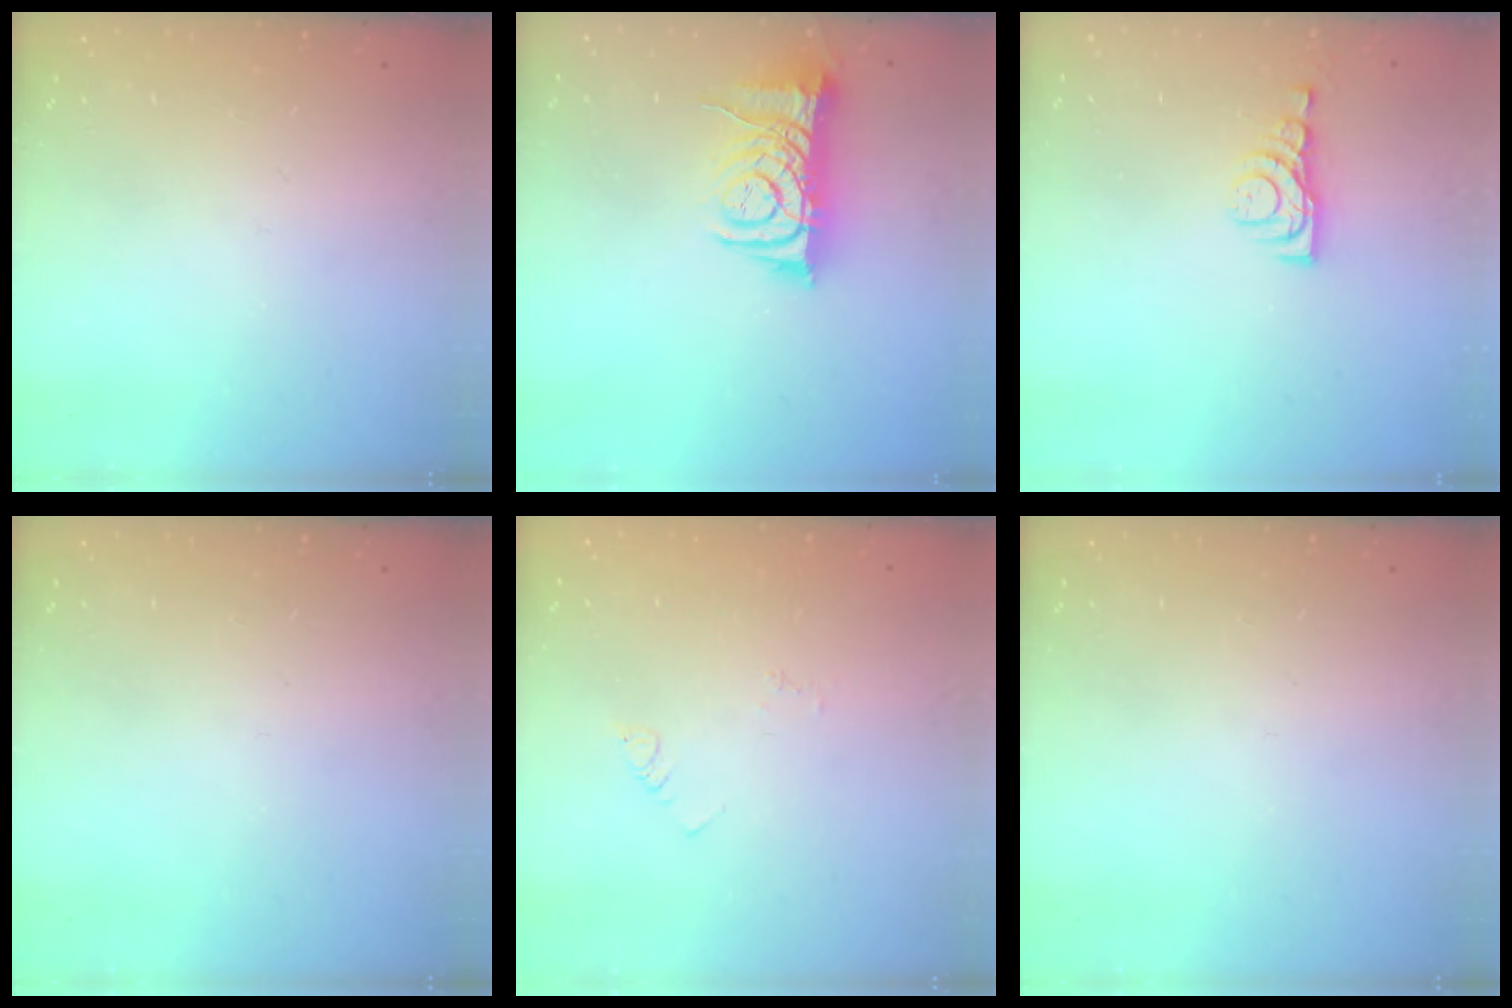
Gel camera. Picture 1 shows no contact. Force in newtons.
{"total": 8.8, "press": 8.8, "slide": 0.6}
{"total": 5.0, "press": 4.9, "slide": 0.7}
{"total": 0.0}
{"total": 2.5, "press": 2.5, "slide": 0.4}
{"total": 0.0}